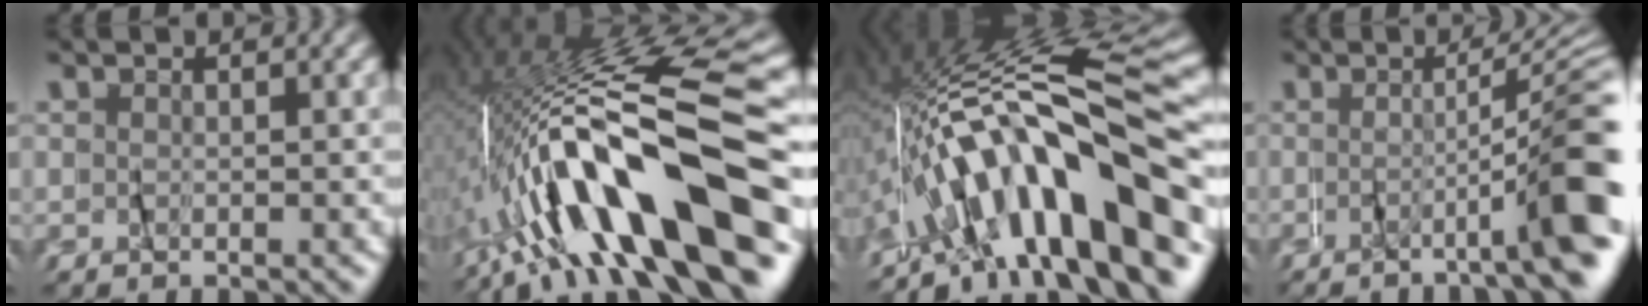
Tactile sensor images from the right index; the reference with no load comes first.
{"total": 13.3, "force": [-2.0, 3.0, 12.8], "torque": [-0.239, 0.027, -0.034]}
{"total": 14.7, "force": [-4.6, 5.2, 12.9], "torque": [-0.232, 0.010, -0.065]}
{"total": 7.3, "force": [-4.0, -0.9, 6.0], "torque": [-0.057, 0.003, -0.062]}